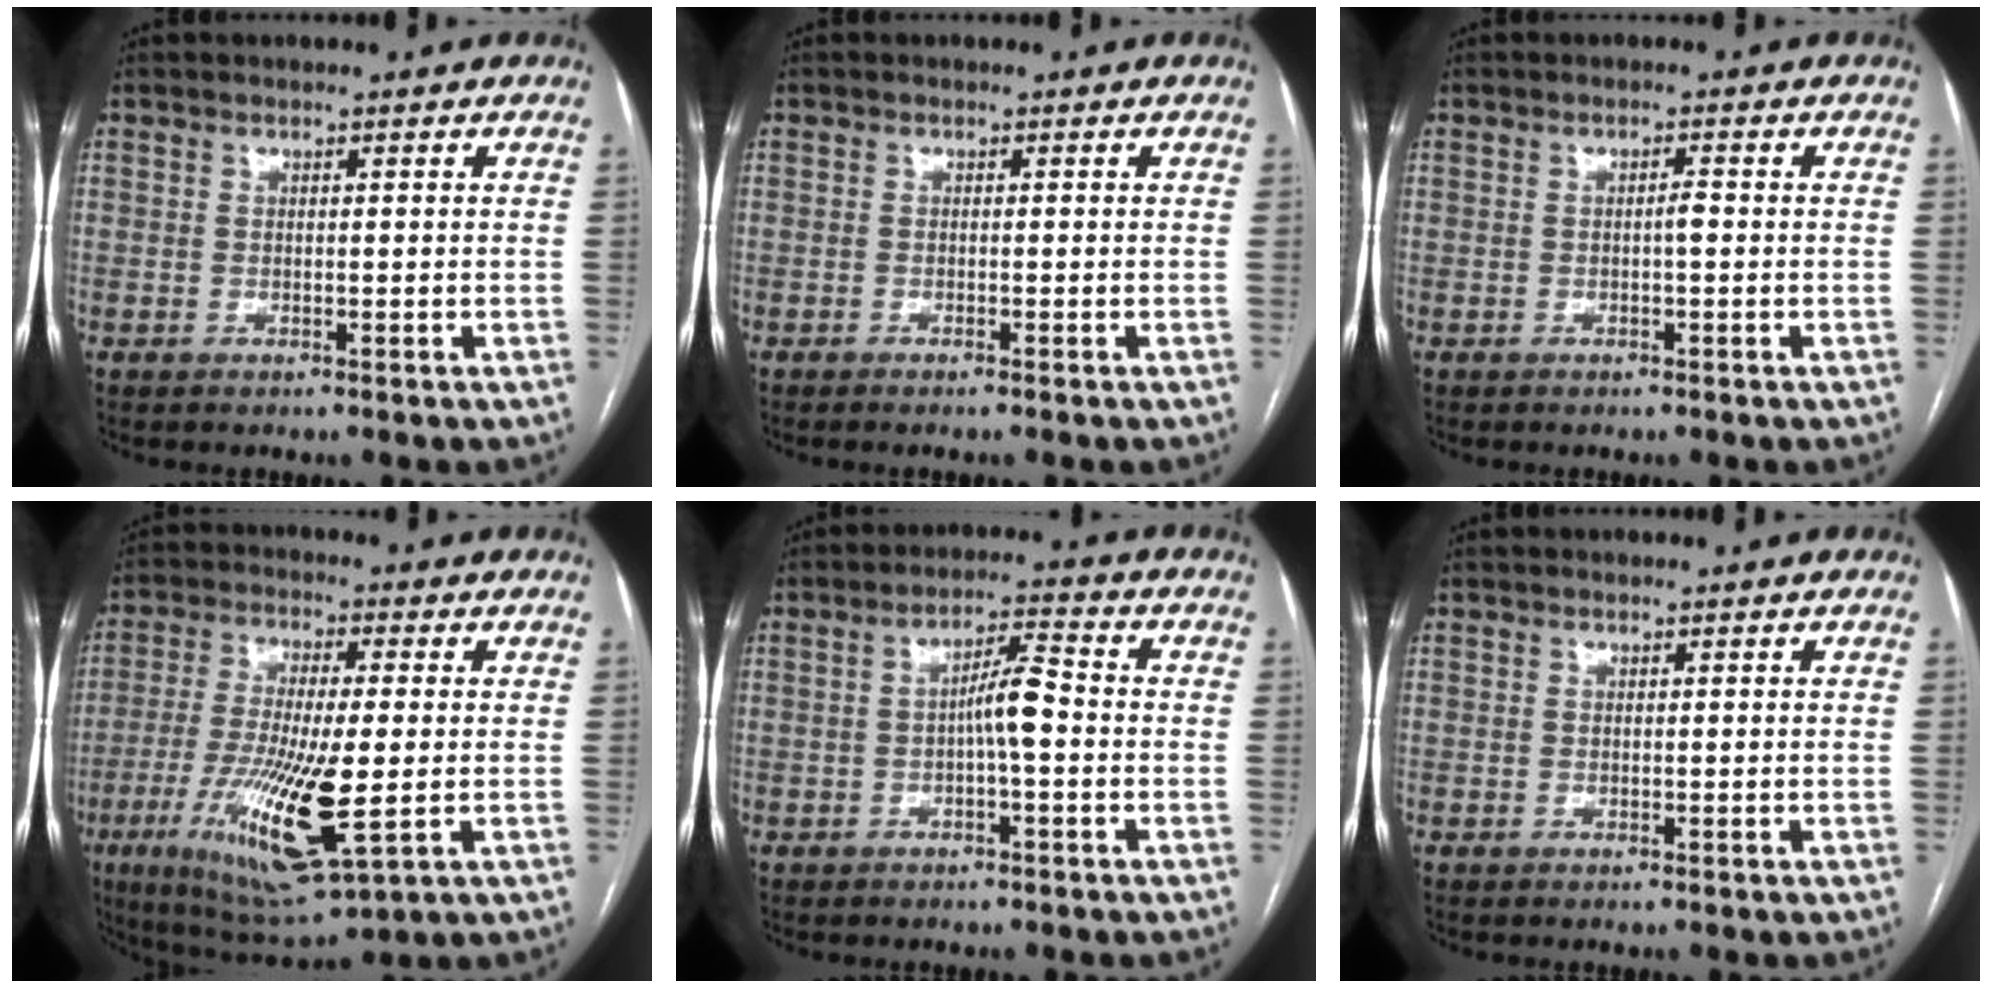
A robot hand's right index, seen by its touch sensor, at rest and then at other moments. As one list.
[{"total": 0.9, "force": [-0.7, -0.3, 0.6], "torque": [-0.011, 0.002, -0.012]}, {"total": 1.3, "force": [-0.2, 0.2, 1.2], "torque": [-0.019, 0.002, -0.004]}, {"total": 16.3, "force": [-3.9, 2.8, 15.6], "torque": [-0.312, -0.031, -0.059]}, {"total": 5.1, "force": [-0.7, 0.6, 5.0], "torque": [-0.085, 0.013, -0.012]}, {"total": 0.0}]